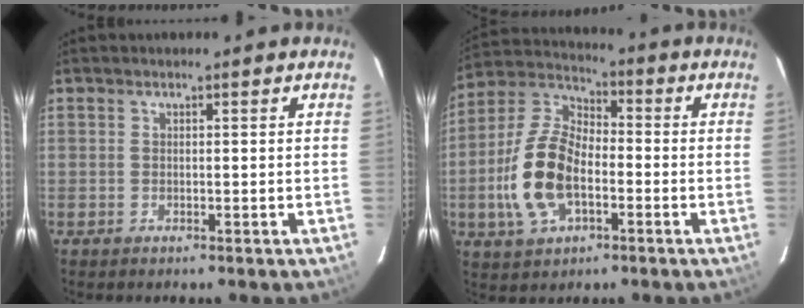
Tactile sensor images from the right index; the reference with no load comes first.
{"total": 14.4, "force": [-3.9, 8.0, 11.3], "torque": [-0.246, 0.010, -0.073]}